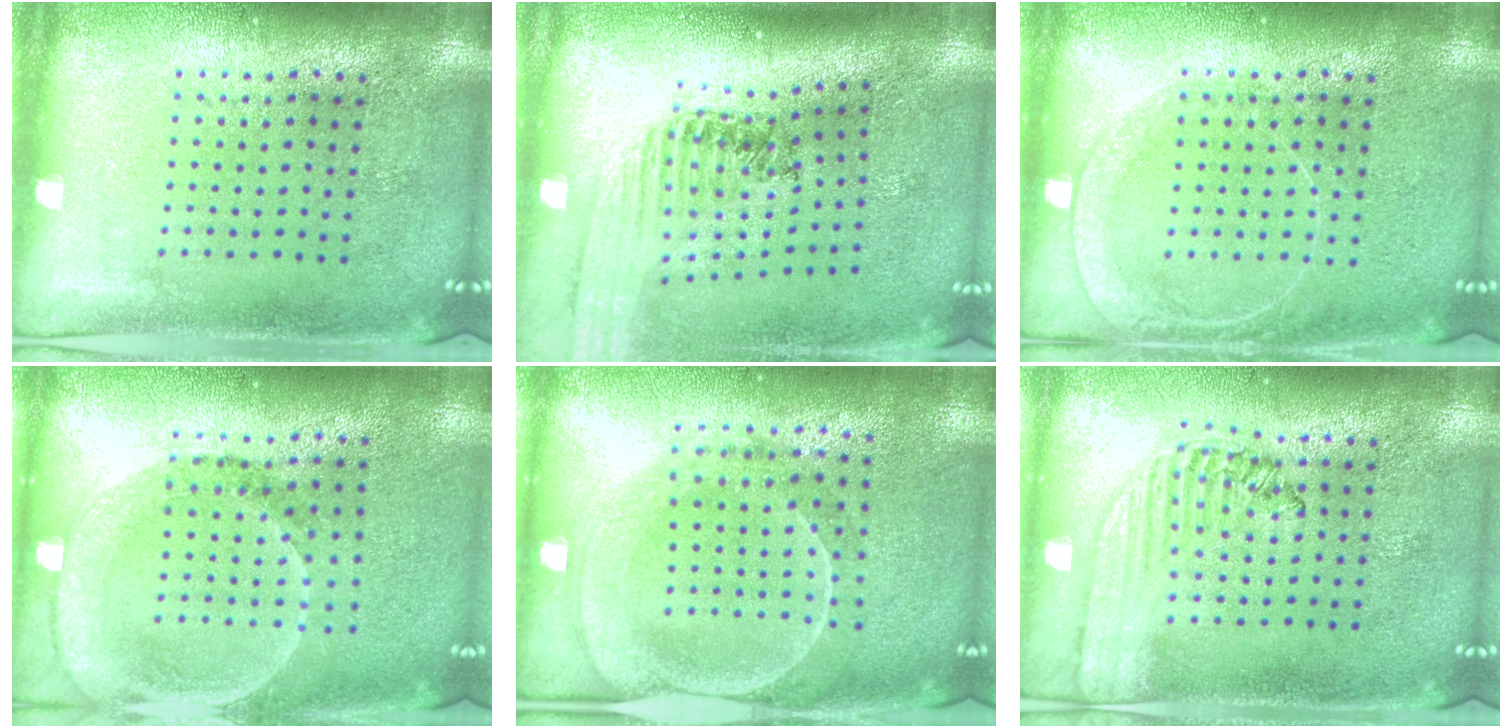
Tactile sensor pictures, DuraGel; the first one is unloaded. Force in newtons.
{"total": 1.5, "press": 1.5, "slide": 0.2}
{"total": 1.7, "press": 1.7, "slide": 0.3}
{"total": 1.6, "press": 1.5, "slide": 0.6}
{"total": 2.1, "press": 2.0, "slide": 0.7}
{"total": 1.5, "press": 1.4, "slide": 0.6}